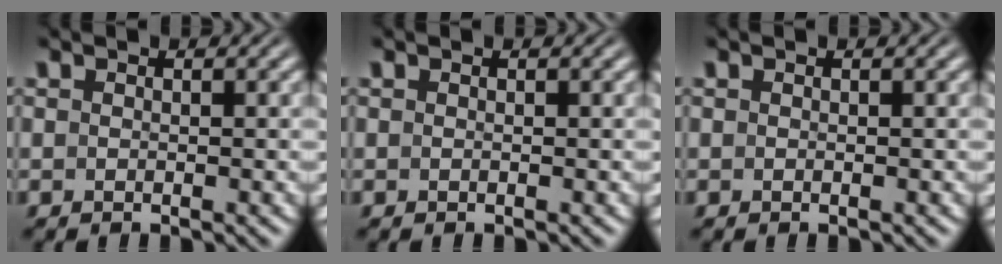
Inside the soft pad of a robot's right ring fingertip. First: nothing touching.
{"total": 0.0}
{"total": 0.0}